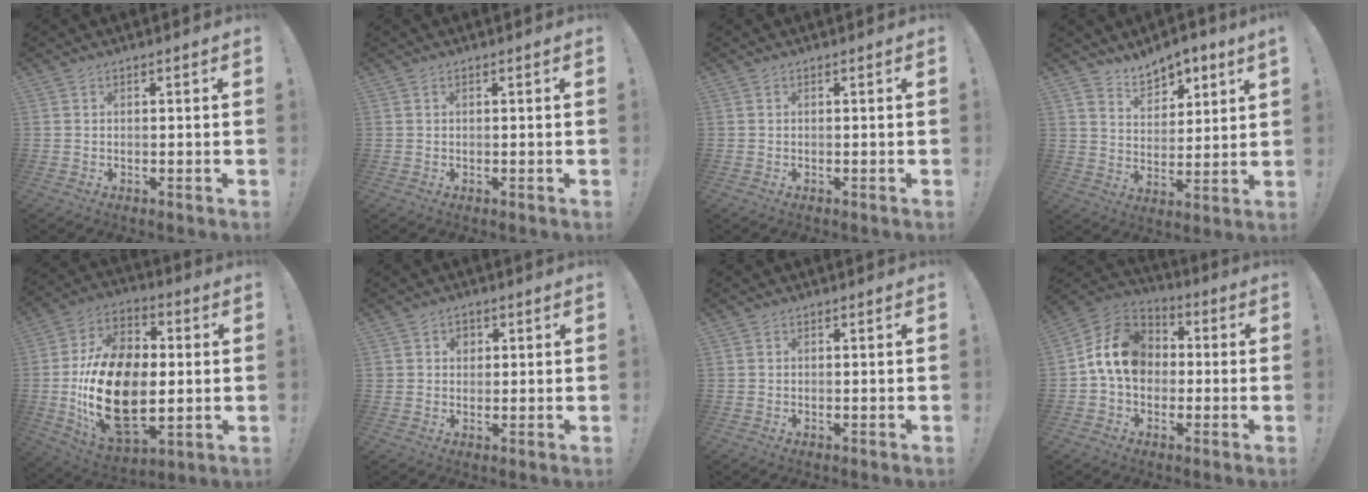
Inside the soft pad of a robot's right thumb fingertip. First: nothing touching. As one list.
[{"total": 0.0}, {"total": 0.0}, {"total": 8.0, "force": [6.7, 3.7, 2.1], "torque": [-0.026, -0.053, 0.124]}, {"total": 25.1, "force": [-2.3, 16.0, 19.3], "torque": [-0.389, 0.008, -0.029]}, {"total": 3.0, "force": [0.8, 2.8, 0.9], "torque": [-0.009, 0.000, 0.013]}, {"total": 0.0}, {"total": 14.2, "force": [1.1, 11.3, 8.6], "torque": [-0.140, 0.020, 0.029]}]